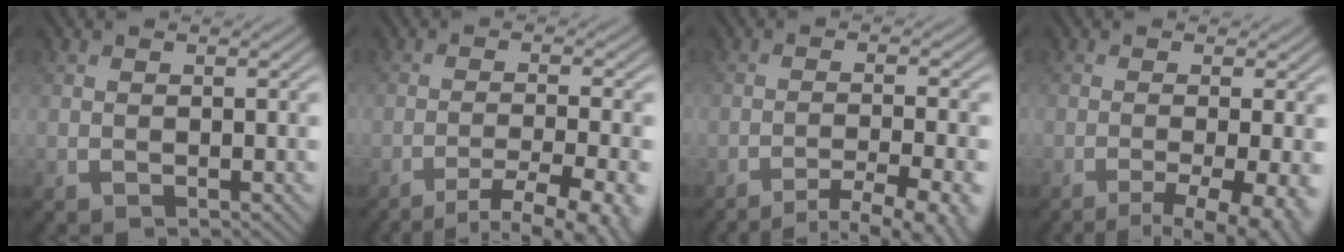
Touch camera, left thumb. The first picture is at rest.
{"total": 8.7, "force": [-6.4, 1.4, 5.8], "torque": [-0.090, -0.004, -0.083]}
{"total": 8.5, "force": [-6.5, 1.4, 5.3], "torque": [-0.078, 0.000, -0.081]}
{"total": 7.4, "force": [-3.3, 1.8, 6.4], "torque": [-0.086, -0.006, -0.046]}